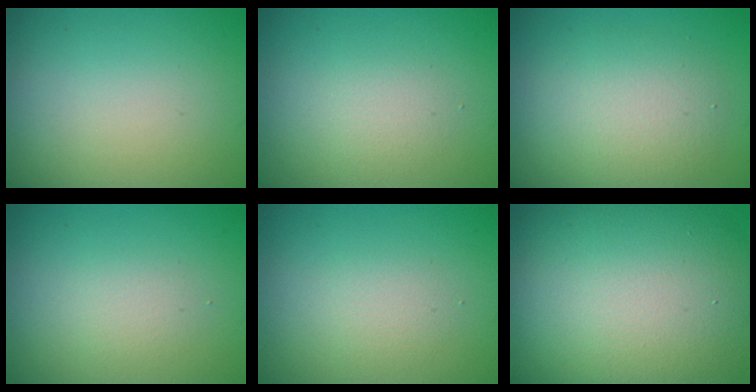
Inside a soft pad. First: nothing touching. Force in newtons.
{"total": 1.6, "press": 1.6, "slide": 0.1}
{"total": 4.4, "press": 4.4, "slide": 0.3}
{"total": 1.5, "press": 1.5, "slide": 0.1}
{"total": 1.6, "press": 1.6, "slide": 0.1}
{"total": 15.6, "press": 15.6, "slide": 0.6}